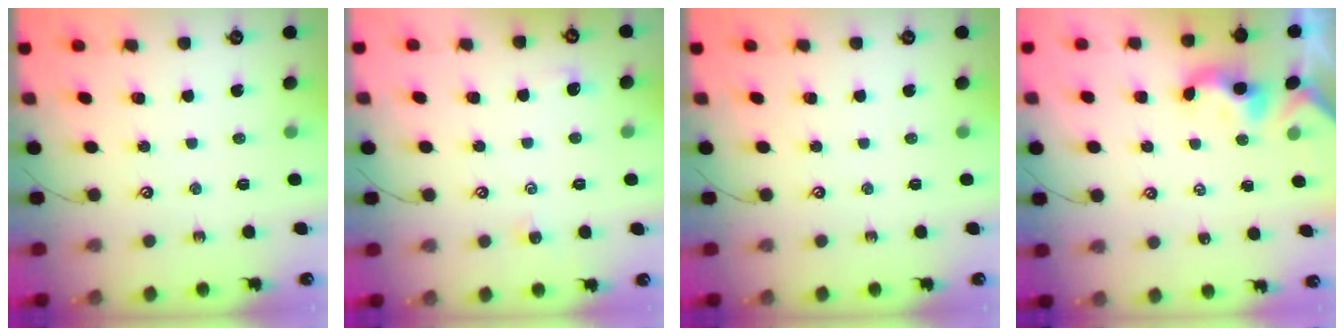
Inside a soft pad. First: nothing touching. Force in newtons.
{"total": 0.0}
{"total": 0.0}
{"total": 2.3, "press": 2.3, "slide": 0.3}